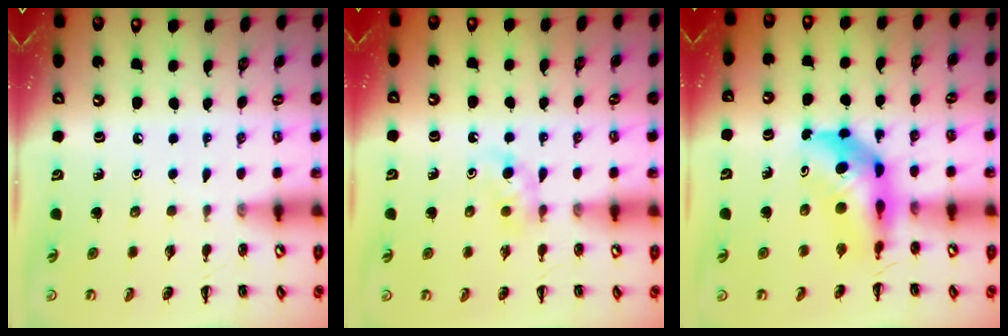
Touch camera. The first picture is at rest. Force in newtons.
{"total": 3.8, "press": 3.4, "slide": 1.5}
{"total": 5.4, "press": 5.2, "slide": 1.6}